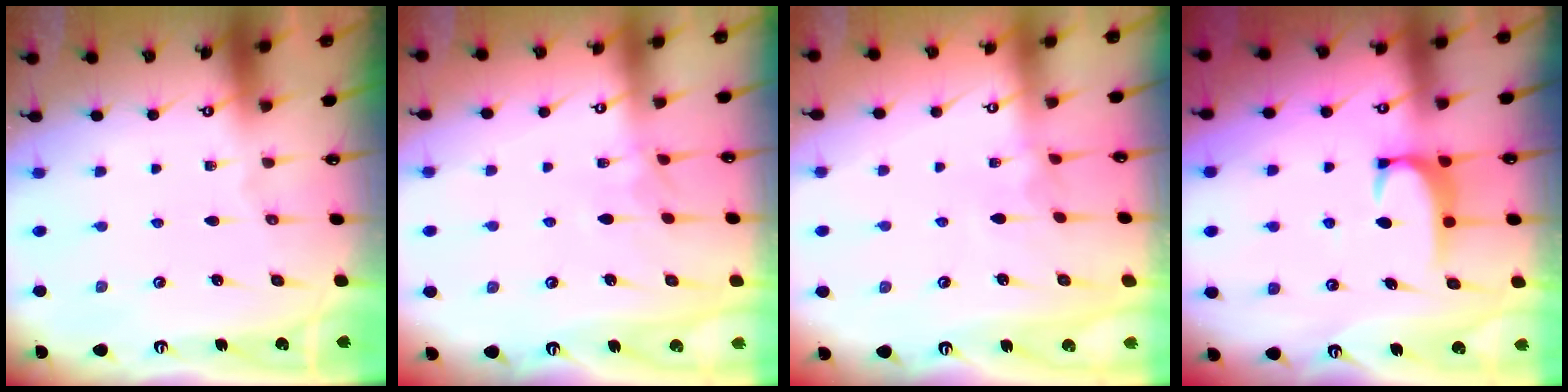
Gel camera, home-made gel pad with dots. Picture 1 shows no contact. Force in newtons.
{"total": 1.4, "press": 1.3, "slide": 0.5}
{"total": 3.4, "press": 3.3, "slide": 0.3}
{"total": 2.0, "press": 1.9, "slide": 0.6}